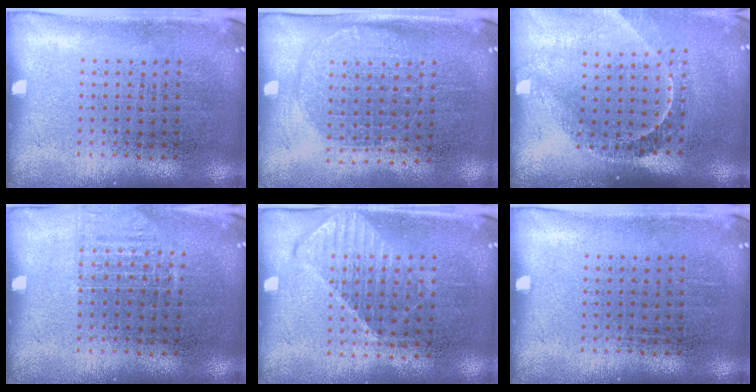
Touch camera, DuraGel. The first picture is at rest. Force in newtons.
{"total": 1.3, "press": 1.2, "slide": 0.5}
{"total": 2.2, "press": 1.5, "slide": 1.5}
{"total": 0.9, "press": 0.8, "slide": 0.3}
{"total": 1.2, "press": 1.1, "slide": 0.4}
{"total": 0.0}